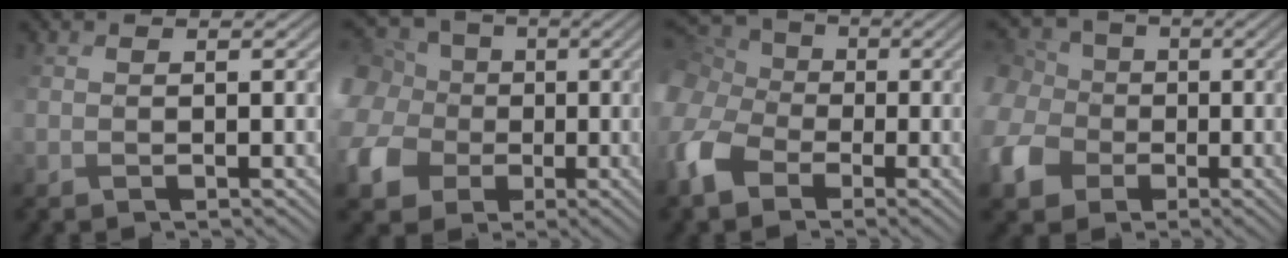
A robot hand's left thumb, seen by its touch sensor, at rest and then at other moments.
{"total": 12.5, "force": [2.3, 10.9, 5.8], "torque": [-0.203, 0.021, 0.030]}
{"total": 12.1, "force": [-2.6, 9.4, 7.2], "torque": [-0.225, -0.031, -0.041]}
{"total": 10.3, "force": [0.1, 9.1, 4.7], "torque": [-0.168, 0.001, -0.003]}